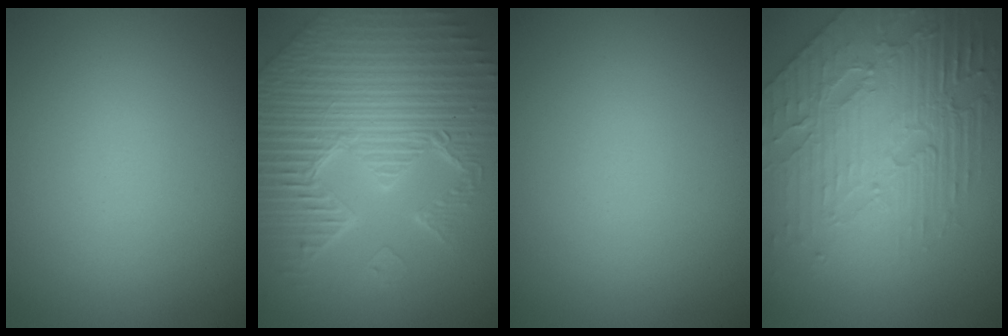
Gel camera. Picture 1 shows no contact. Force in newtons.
{"total": 11.2, "press": 7.1, "slide": 8.6}
{"total": 0.0}
{"total": 7.9, "press": 5.8, "slide": 5.3}